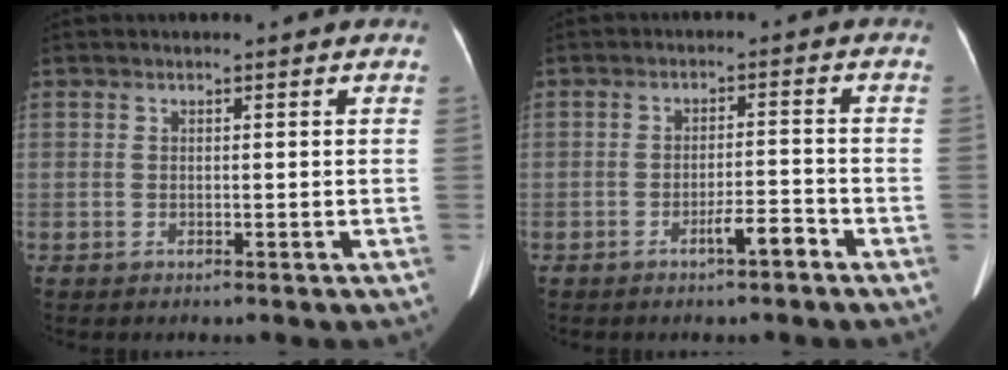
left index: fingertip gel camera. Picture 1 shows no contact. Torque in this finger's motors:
{"motor_torque": [0.75, 0.44, 0.29, 0.07]}